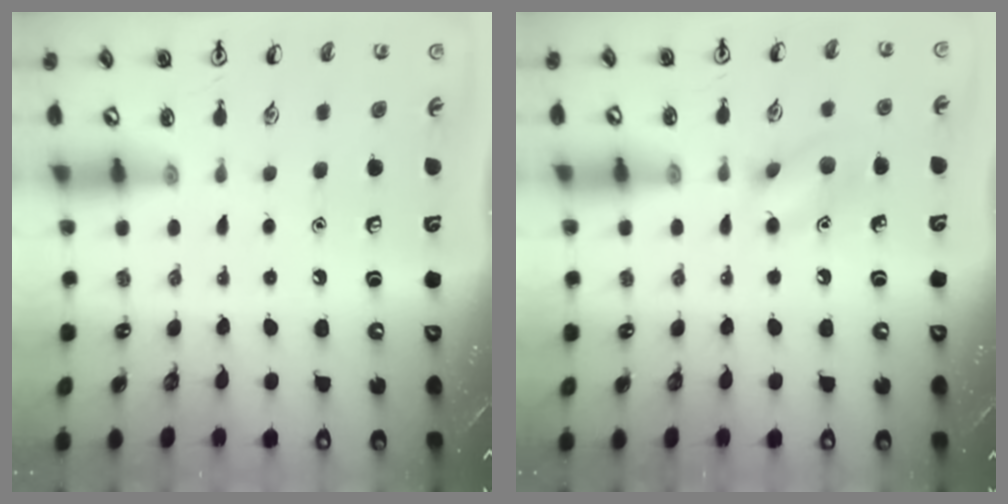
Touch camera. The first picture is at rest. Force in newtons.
{"total": 9.1, "press": 8.9, "slide": 1.5}